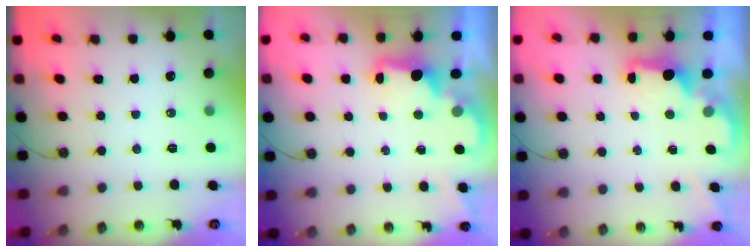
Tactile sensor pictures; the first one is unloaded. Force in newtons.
{"total": 2.3, "press": 2.2, "slide": 0.7}
{"total": 1.8, "press": 1.6, "slide": 0.7}